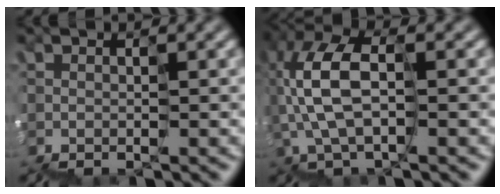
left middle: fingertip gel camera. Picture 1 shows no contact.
{"total": 5.2, "force": [1.2, 2.1, 4.6], "torque": [-0.129, 0.030, 0.017]}